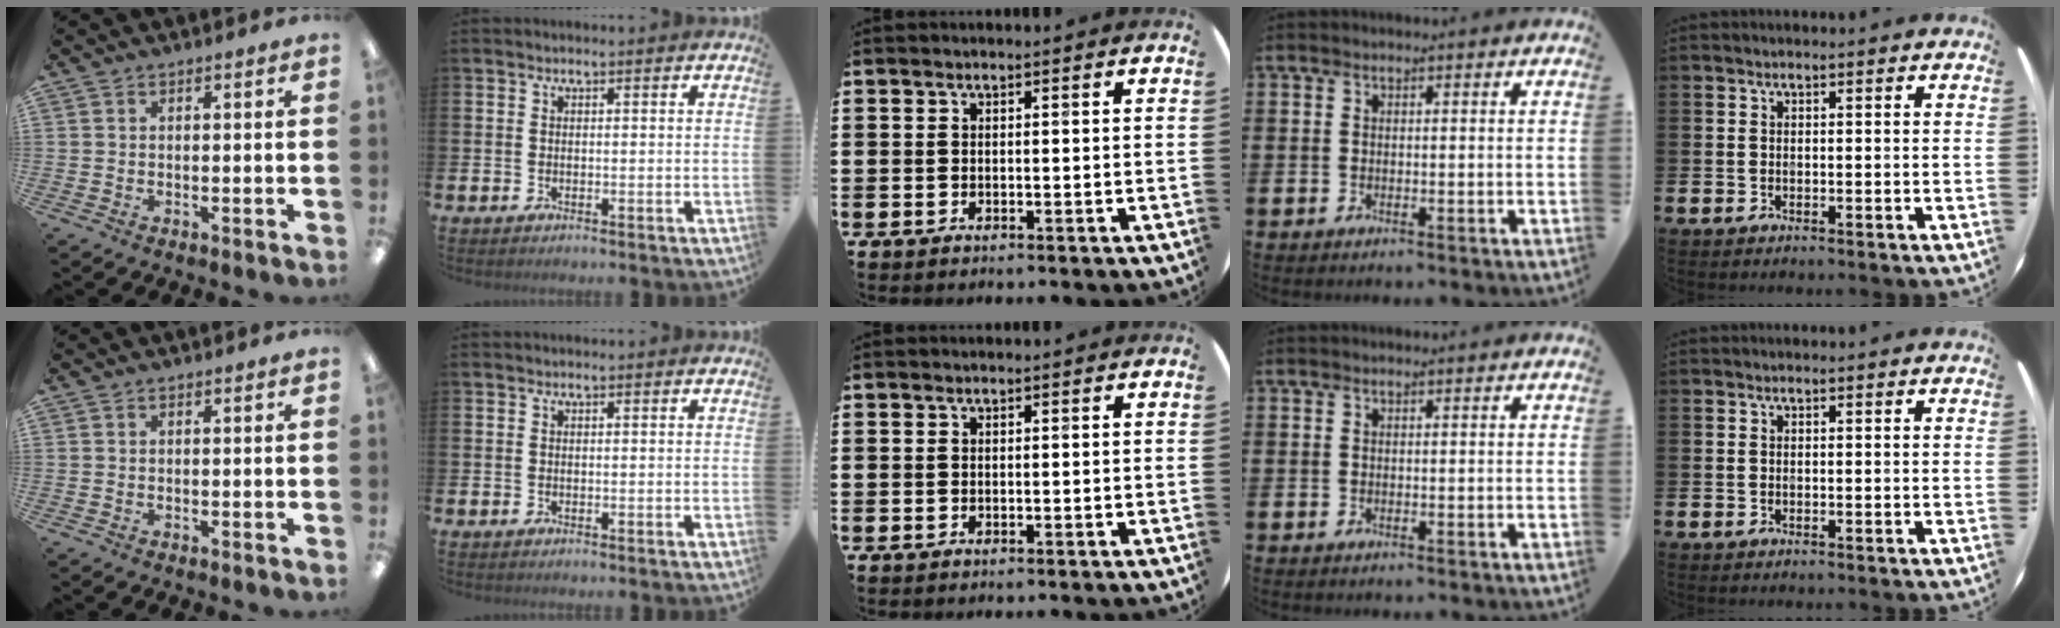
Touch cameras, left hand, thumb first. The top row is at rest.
{}